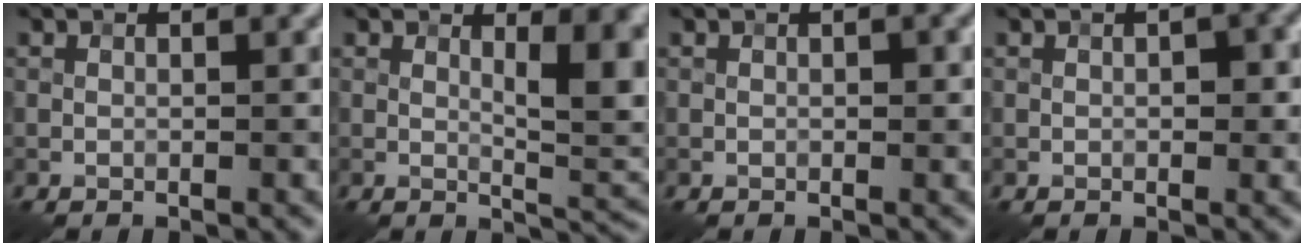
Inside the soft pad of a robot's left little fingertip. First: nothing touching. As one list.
[{"total": 7.2, "force": [1.4, 2.2, 6.7], "torque": [-0.089, -0.004, 0.024]}, {"total": 0.7, "force": [0.0, 0.3, 0.6], "torque": [-0.008, 0.000, 0.000]}, {"total": 2.0, "force": [0.1, 1.0, 1.7], "torque": [-0.019, 0.002, 0.000]}]